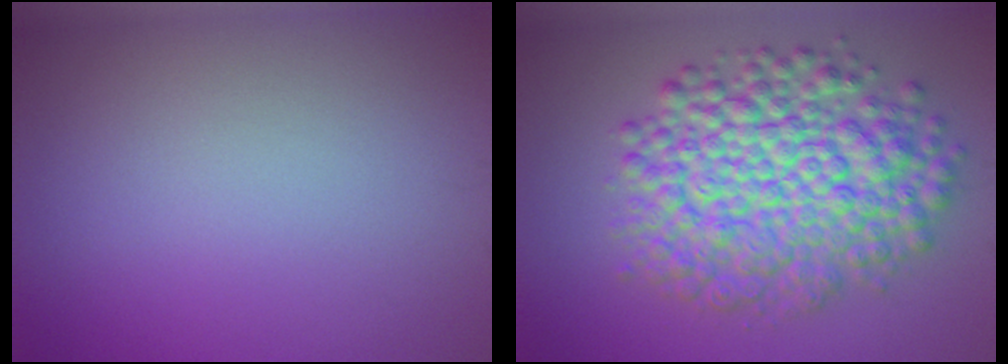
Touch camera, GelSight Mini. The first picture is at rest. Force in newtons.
{"total": 9.5, "press": 9.5, "slide": 0.3}